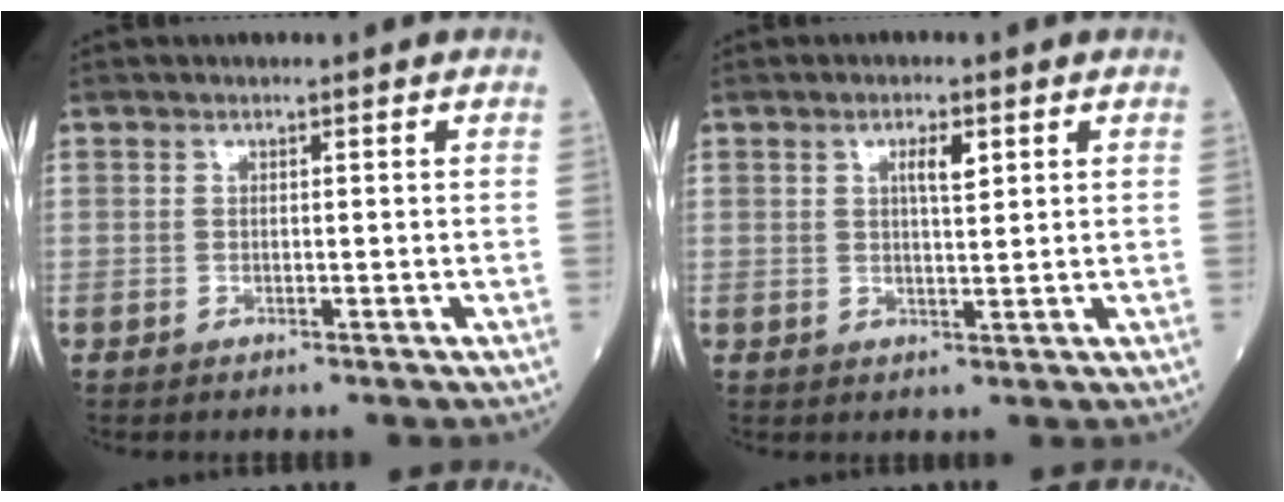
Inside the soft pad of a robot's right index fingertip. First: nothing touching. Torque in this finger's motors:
{"motor_torque": [0.01, 0.01, 0.04, 0.05]}